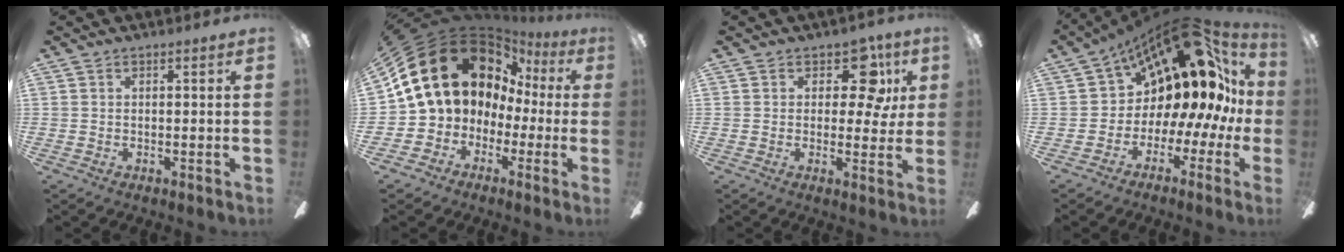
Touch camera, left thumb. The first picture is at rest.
{"total": 21.2, "force": [7.9, 16.1, 11.4], "torque": [-0.230, -0.046, 0.168]}
{"total": 10.6, "force": [4.0, 6.2, 7.6], "torque": [-0.099, -0.006, 0.065]}
{"total": 15.9, "force": [11.5, 7.2, 8.3], "torque": [-0.128, -0.096, 0.203]}